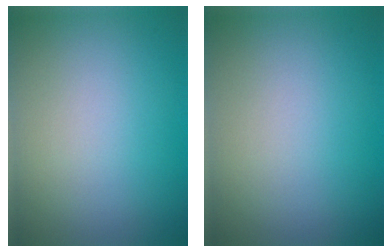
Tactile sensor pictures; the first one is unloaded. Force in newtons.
{"total": 0.0}